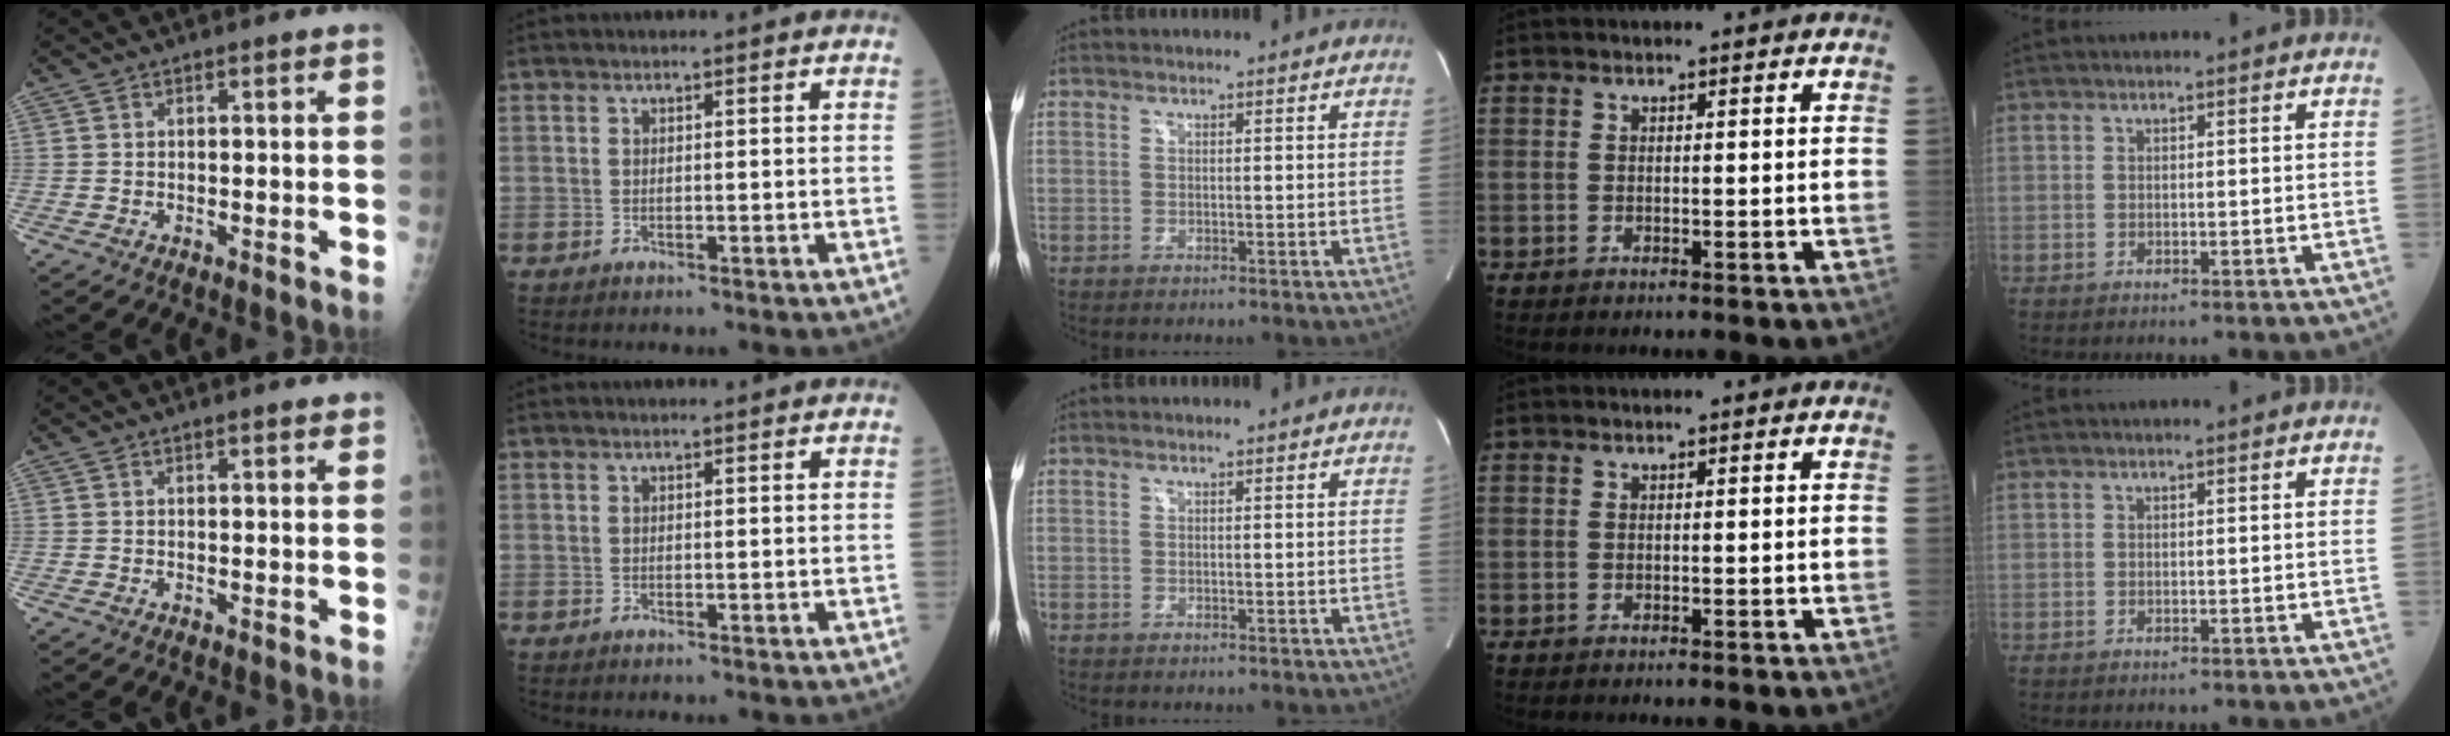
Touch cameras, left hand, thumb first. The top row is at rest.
{"thumb": {"total": 1.8, "force": [1.4, 0.3, 1.1], "torque": [-0.010, -0.001, 0.017]}, "index": {"total": 1.2, "force": [1.2, 0.1, 0.2], "torque": [-0.008, 0.008, 0.014]}}